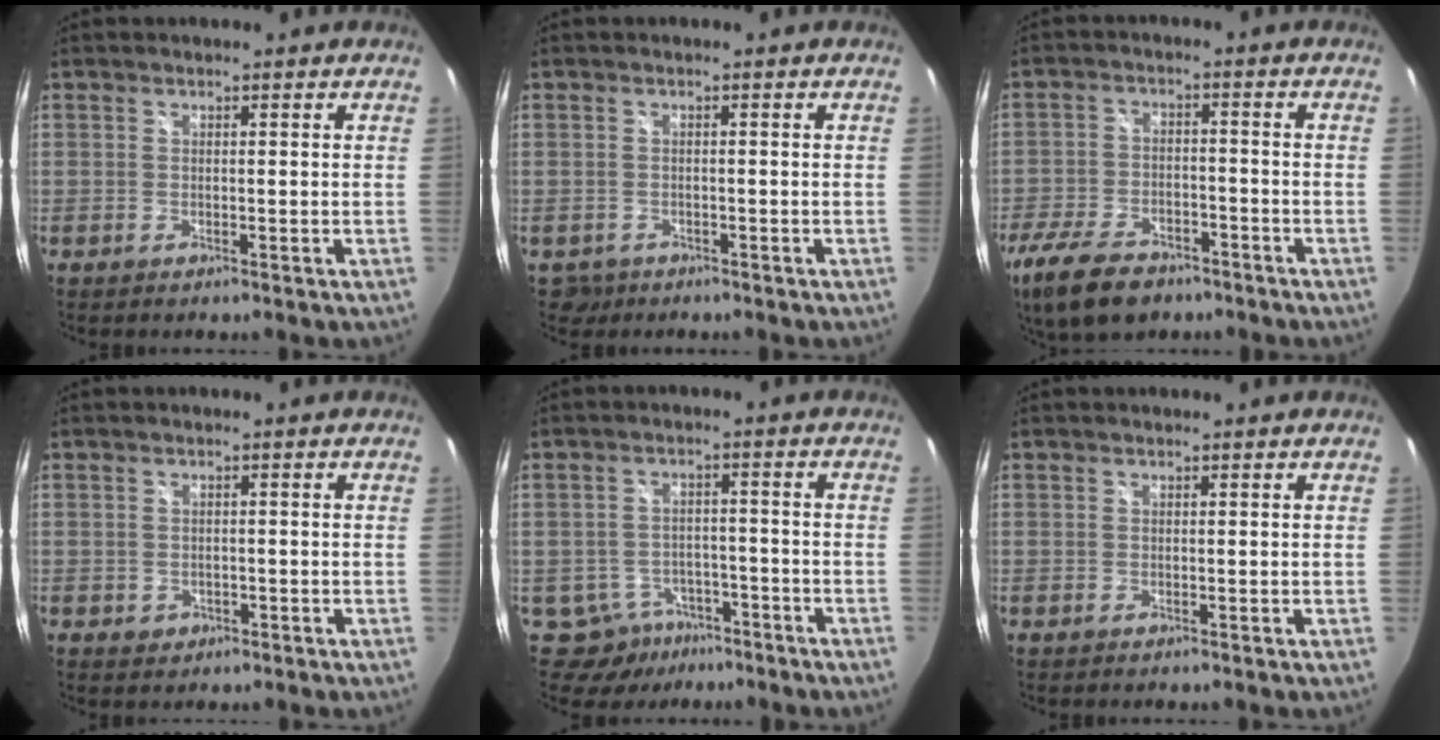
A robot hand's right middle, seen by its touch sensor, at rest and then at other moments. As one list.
[{"total": 2.8, "force": [-1.4, 2.3, 0.7], "torque": [-0.020, -0.003, -0.018]}, {"total": 14.1, "force": [-9.7, 6.9, 7.5], "torque": [-0.183, -0.023, -0.168]}, {"total": 2.4, "force": [-0.8, 2.1, 0.9], "torque": [-0.019, -0.003, -0.009]}, {"total": 8.4, "force": [-5.6, 6.0, 1.8], "torque": [-0.044, 0.010, -0.068]}, {"total": 0.0}]